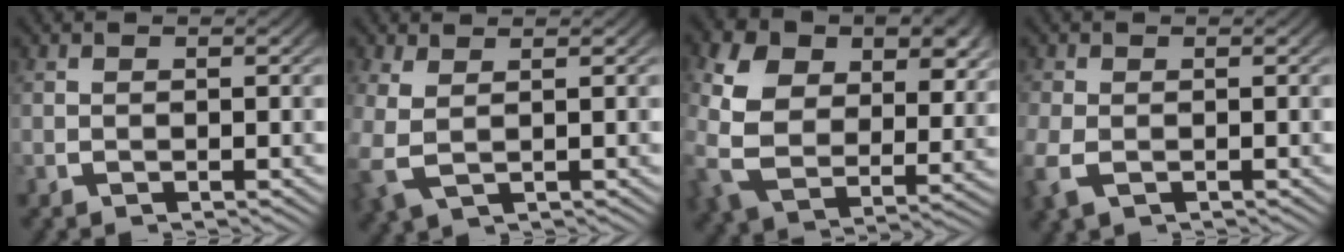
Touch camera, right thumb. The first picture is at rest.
{"total": 3.1, "force": [0.4, 2.0, 2.3], "torque": [-0.066, -0.010, 0.018]}
{"total": 10.2, "force": [0.6, 7.6, 6.9], "torque": [-0.180, -0.051, 0.029]}
{"total": 2.2, "force": [-0.9, 1.6, 1.2], "torque": [-0.038, -0.008, -0.010]}